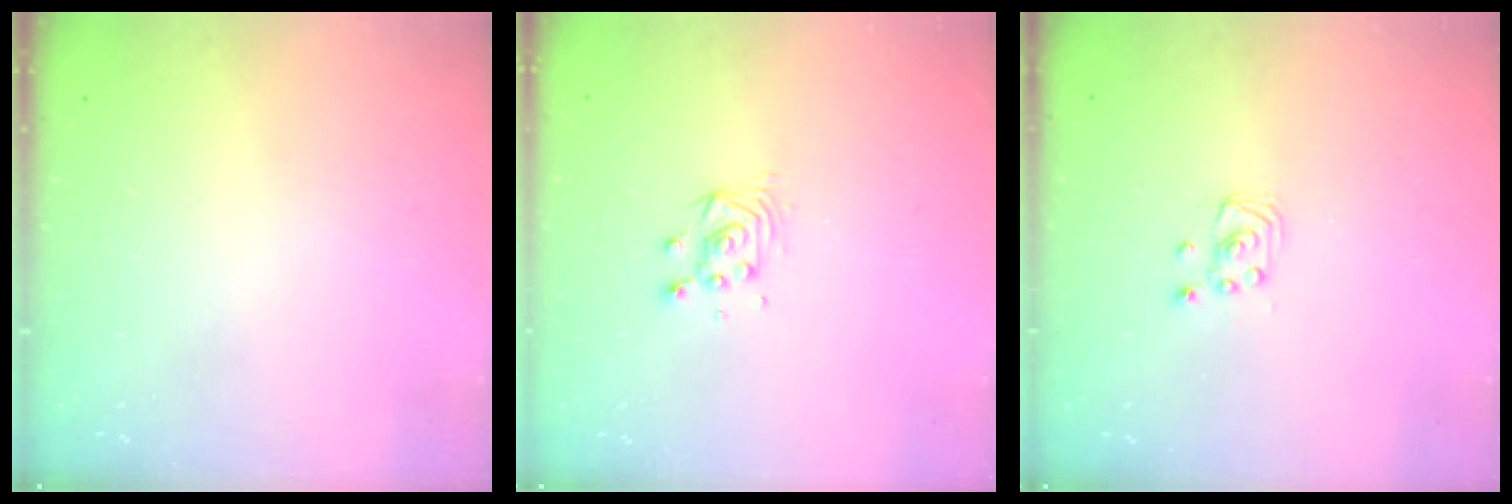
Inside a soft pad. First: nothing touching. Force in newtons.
{"total": 3.9, "press": 3.9, "slide": 0.3}
{"total": 2.0, "press": 2.0, "slide": 0.2}